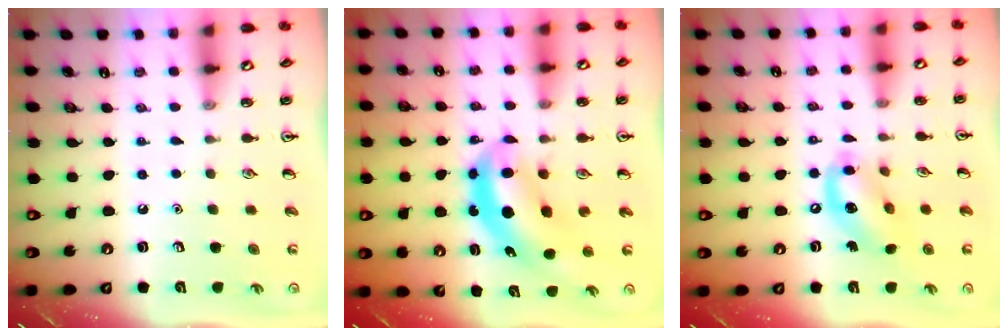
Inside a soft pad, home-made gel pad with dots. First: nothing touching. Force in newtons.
{"total": 6.9, "press": 6.6, "slide": 1.9}
{"total": 13.1, "press": 12.7, "slide": 3.0}